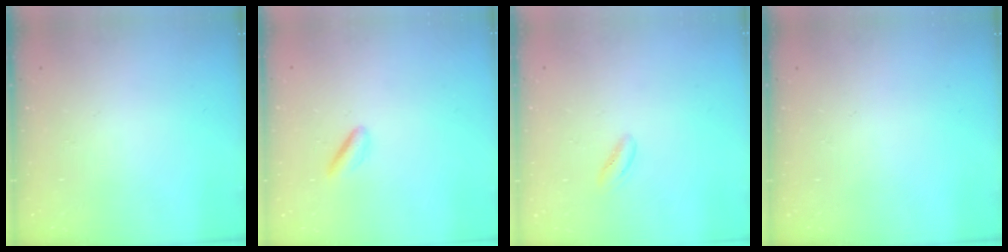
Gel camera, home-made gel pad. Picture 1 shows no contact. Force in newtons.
{"total": 2.7, "press": 2.6, "slide": 0.7}
{"total": 1.4, "press": 1.3, "slide": 0.5}
{"total": 0.0}